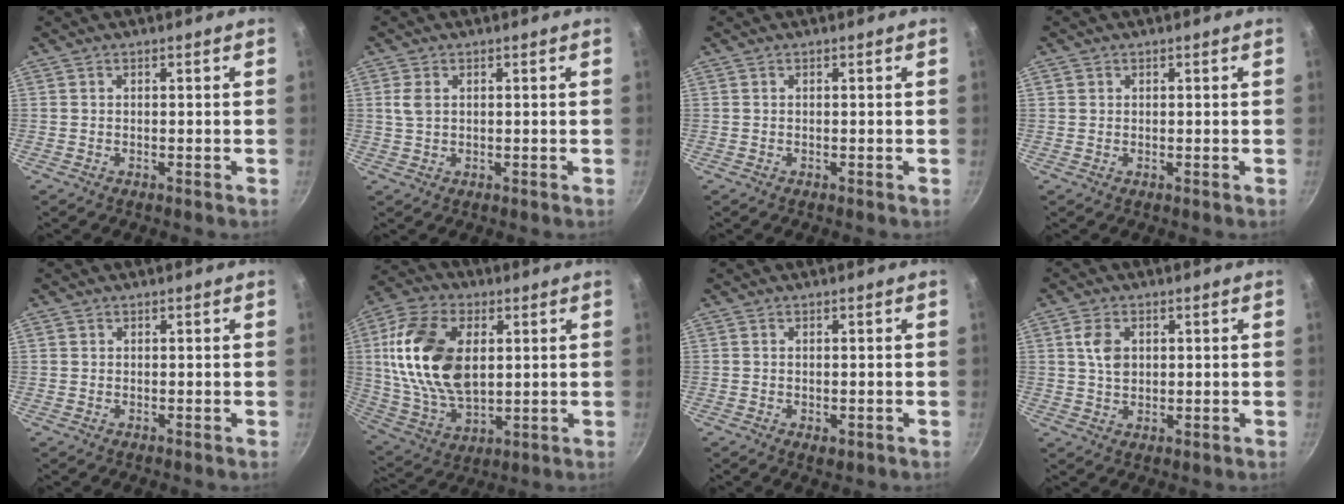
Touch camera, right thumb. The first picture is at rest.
{"total": 2.7, "force": [0.7, 1.7, 2.0], "torque": [-0.040, 0.000, 0.015]}
{"total": 0.0}
{"total": 1.0, "force": [0.3, 0.9, 0.2], "torque": [0.002, 0.003, 0.003]}
{"total": 0.7, "force": [0.2, 0.6, 0.1], "torque": [0.000, 0.002, 0.001]}
{"total": 20.4, "force": [3.7, 12.5, 15.7], "torque": [-0.286, -0.005, 0.074]}
{"total": 1.7, "force": [-0.4, 1.0, 1.3], "torque": [-0.017, -0.005, -0.005]}
{"total": 6.6, "force": [1.5, 4.5, 4.6], "torque": [-0.077, -0.001, 0.028]}